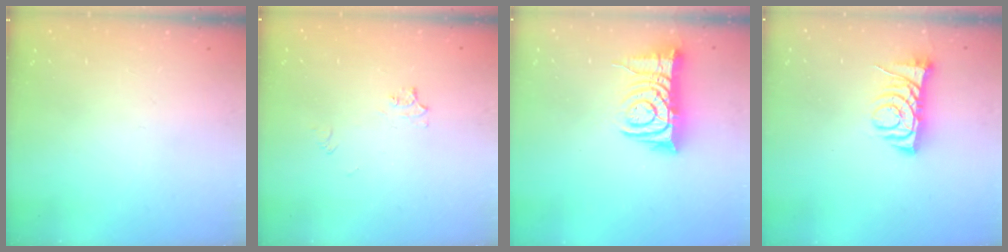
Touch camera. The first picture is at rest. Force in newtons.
{"total": 4.3, "press": 4.2, "slide": 0.5}
{"total": 10.7, "press": 10.6, "slide": 1.2}
{"total": 7.6, "press": 7.5, "slide": 1.0}